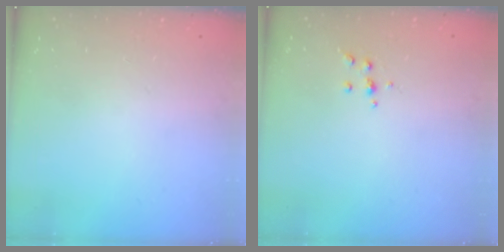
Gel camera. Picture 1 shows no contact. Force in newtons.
{"total": 4.0, "press": 3.9, "slide": 0.9}